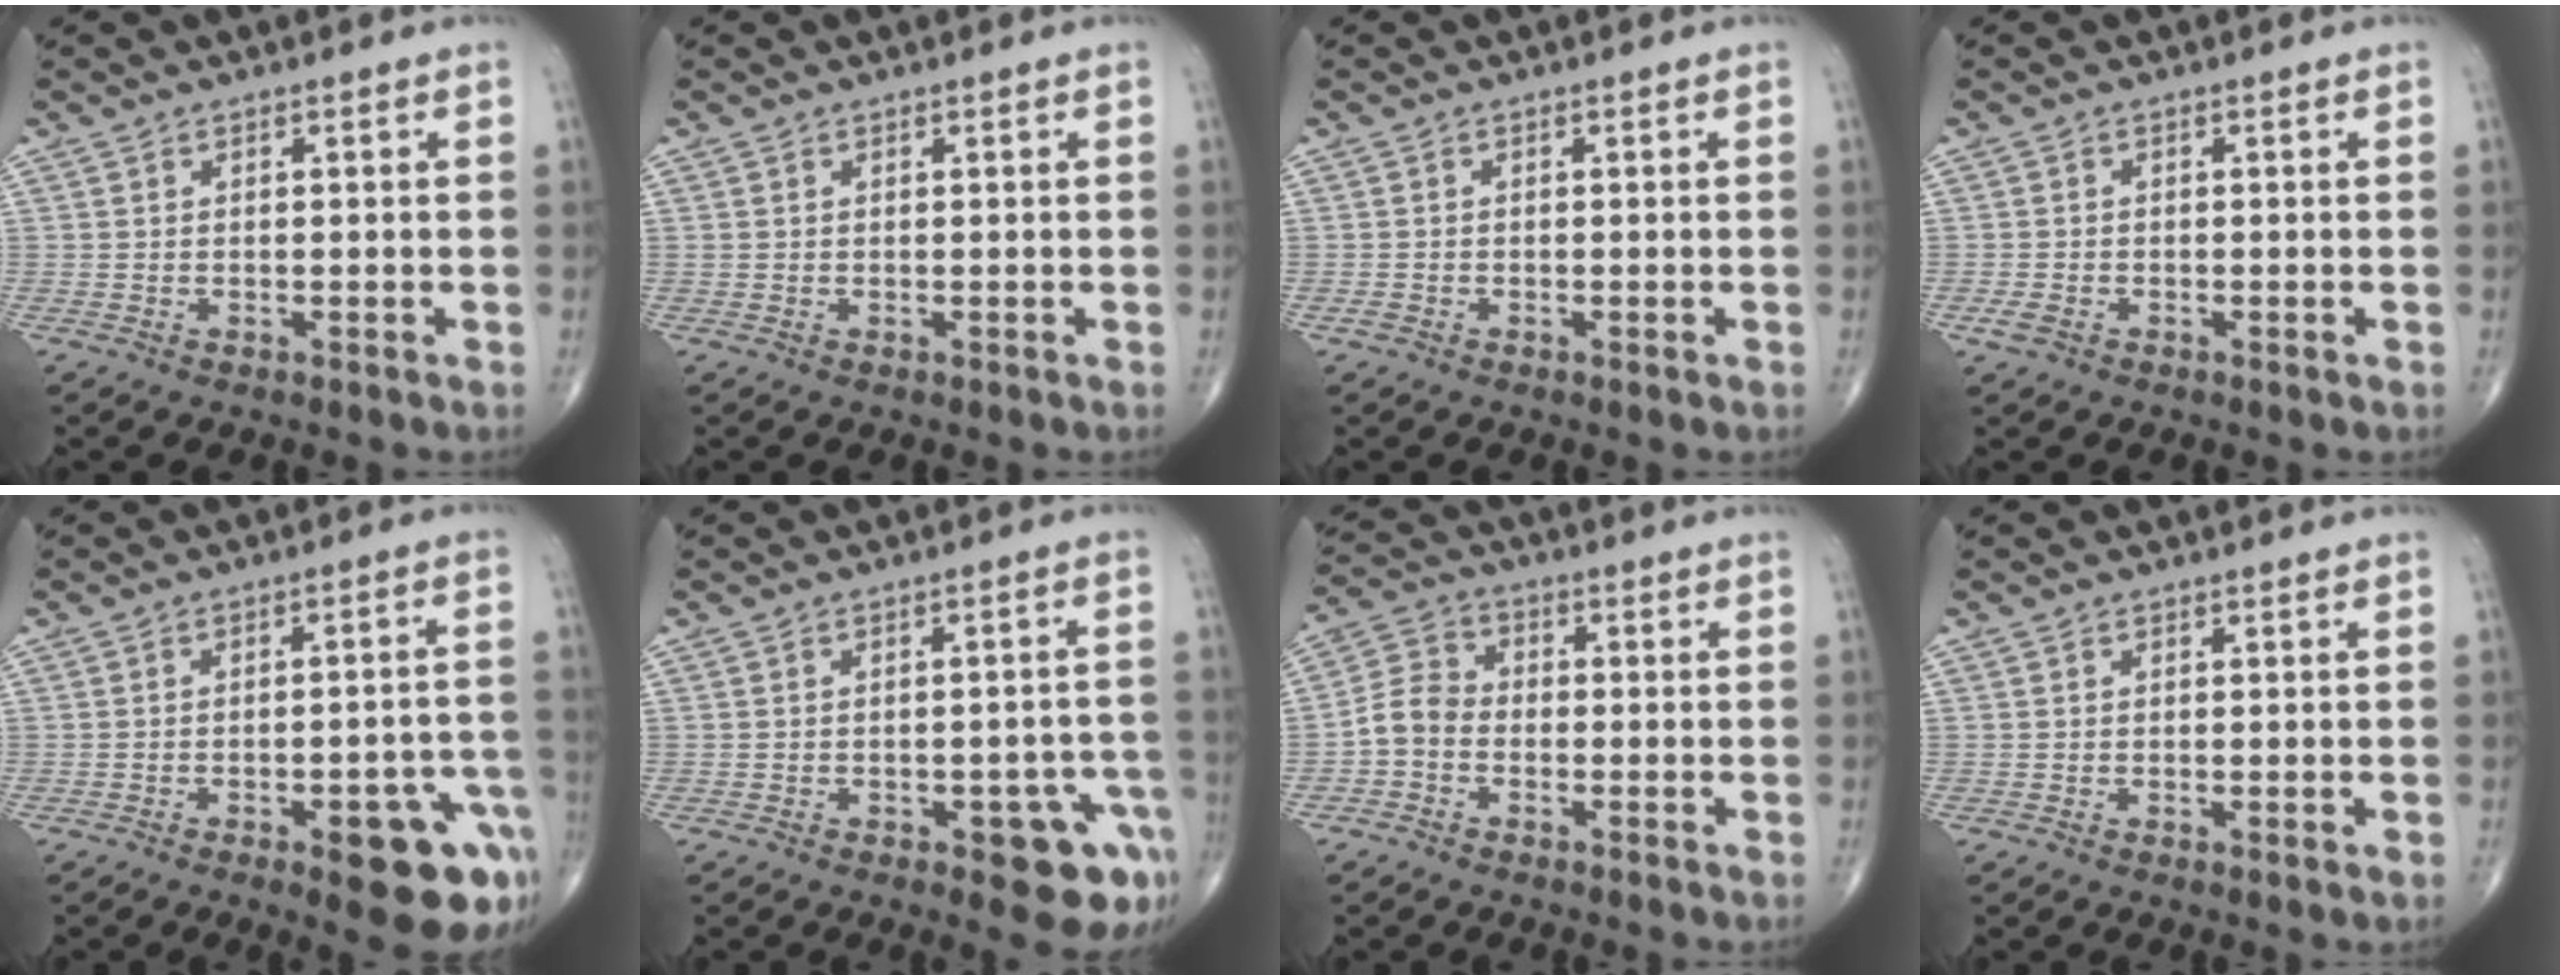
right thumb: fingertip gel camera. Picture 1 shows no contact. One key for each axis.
{"total": 0.0}
{"total": 1.0, "fx": -0.5, "fy": 0.6, "fz": 0.7, "tx": -0.013, "ty": -0.001, "tz": -0.011}
{"total": 2.1, "fx": -1.0, "fy": 1.2, "fz": 1.3, "tx": -0.031, "ty": 0.000, "tz": -0.019}
{"total": 13.7, "fx": -6.5, "fy": 4.4, "fz": 11.2, "tx": -0.085, "ty": 0.038, "tz": -0.067}
{"total": 10.0, "fx": -4.6, "fy": 3.8, "fz": 8.0, "tx": -0.065, "ty": 0.022, "tz": -0.050}
{"total": 5.5, "fx": -1.9, "fy": 4.2, "fz": 3.0, "tx": -0.048, "ty": 0.022, "tz": -0.051}
{"total": 0.8, "fx": -0.1, "fy": 0.1, "fz": 0.8, "tx": -0.017, "ty": -0.004, "tz": -0.003}